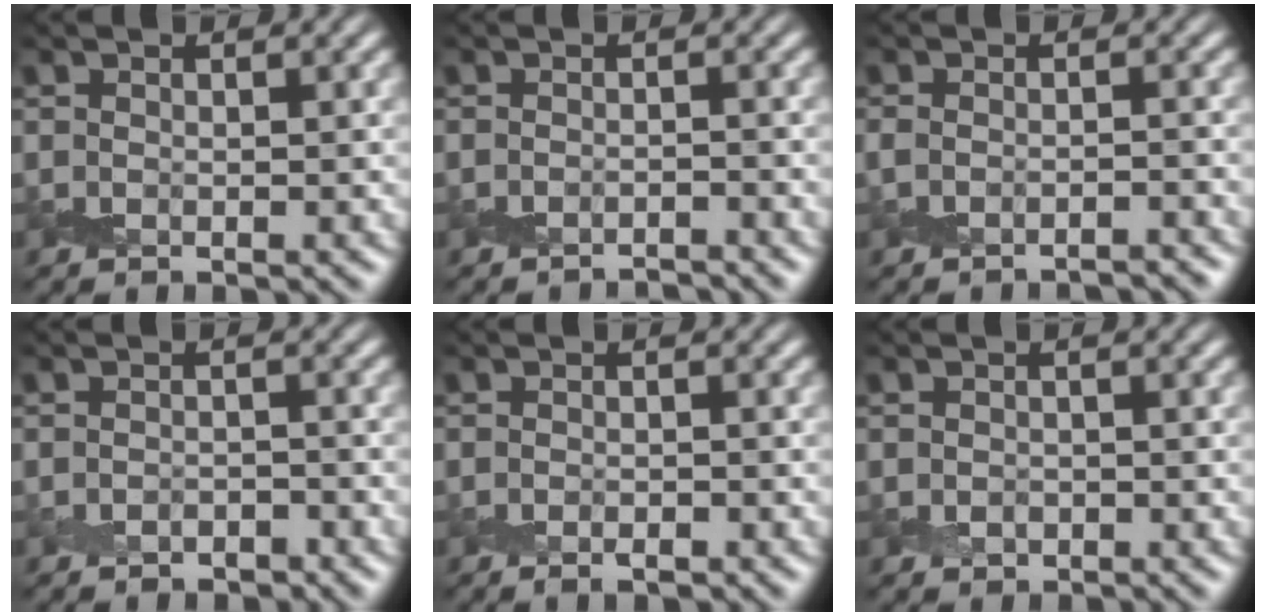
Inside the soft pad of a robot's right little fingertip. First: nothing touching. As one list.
[{"total": 1.9, "force": [-1.9, 0.1, 0.3], "torque": [0.003, 0.001, -0.031]}, {"total": 2.5, "force": [-2.4, 0.4, 0.7], "torque": [-0.010, -0.004, -0.039]}, {"total": 1.3, "force": [-0.9, 0.7, 0.5], "torque": [-0.007, 0.003, -0.015]}, {"total": 1.3, "force": [-0.7, 0.5, 1.0], "torque": [-0.016, -0.002, -0.013]}, {"total": 0.8, "force": [-0.3, 0.7, 0.3], "torque": [-0.003, -0.002, -0.006]}]